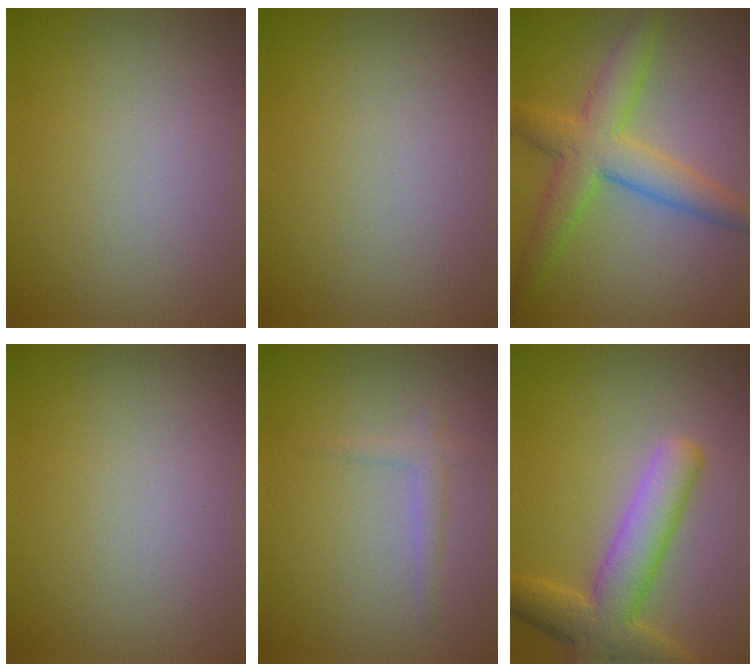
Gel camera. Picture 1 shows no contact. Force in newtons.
{"total": 0.0}
{"total": 5.6, "press": 5.6, "slide": 0.2}
{"total": 0.0}
{"total": 1.3, "press": 1.3, "slide": 0.0}
{"total": 5.9, "press": 5.9, "slide": 0.4}